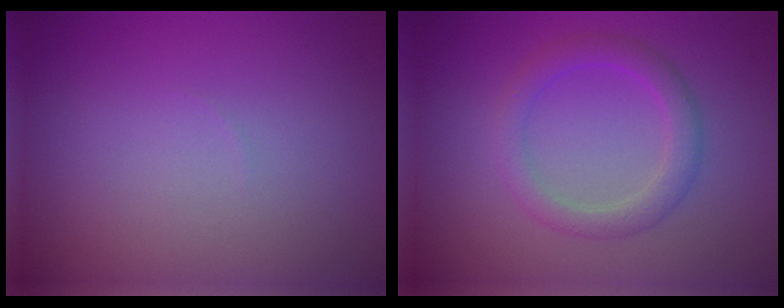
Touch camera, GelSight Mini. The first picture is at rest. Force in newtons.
{"total": 2.7, "press": 2.6, "slide": 0.1}